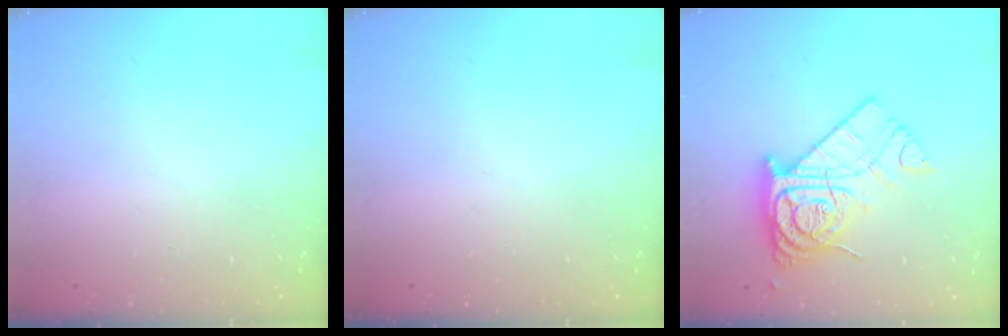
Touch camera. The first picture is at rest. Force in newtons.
{"total": 0.0}
{"total": 15.3, "press": 15.2, "slide": 1.5}